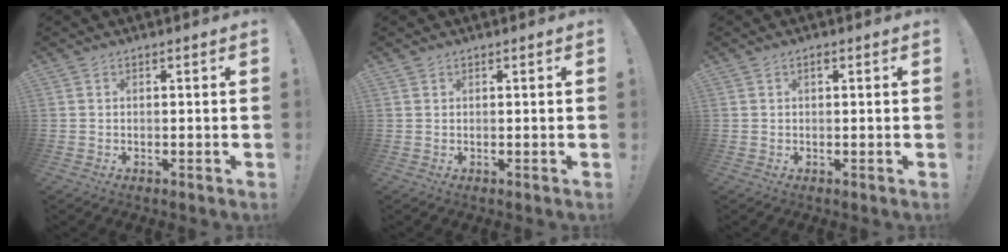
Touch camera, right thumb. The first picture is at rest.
{"total": 0.7, "force": [0.6, 0.3, 0.0], "torque": [0.002, -0.002, 0.011]}
{"total": 0.9, "force": [0.4, 0.5, 0.6], "torque": [-0.011, 0.002, 0.007]}